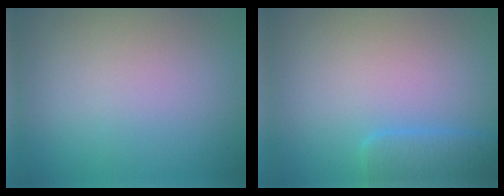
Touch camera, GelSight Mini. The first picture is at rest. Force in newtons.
{"total": 2.5, "press": 2.5, "slide": 0.3}